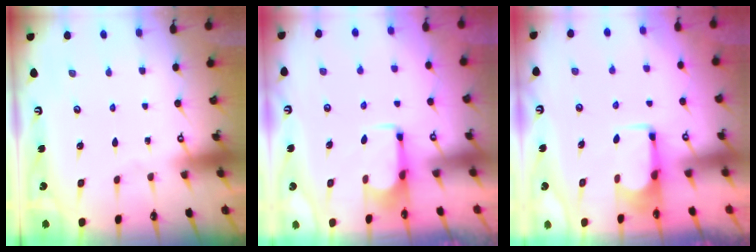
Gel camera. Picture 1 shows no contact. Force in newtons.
{"total": 2.8, "press": 2.7, "slide": 0.9}
{"total": 1.8, "press": 1.7, "slide": 0.5}